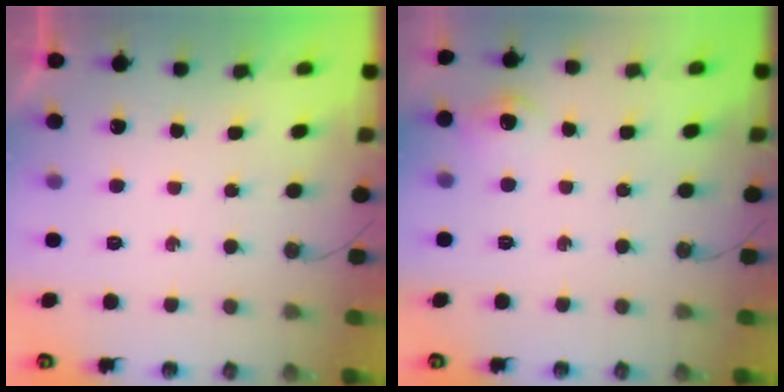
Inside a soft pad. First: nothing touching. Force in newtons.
{"total": 7.1, "press": 7.1, "slide": 0.5}